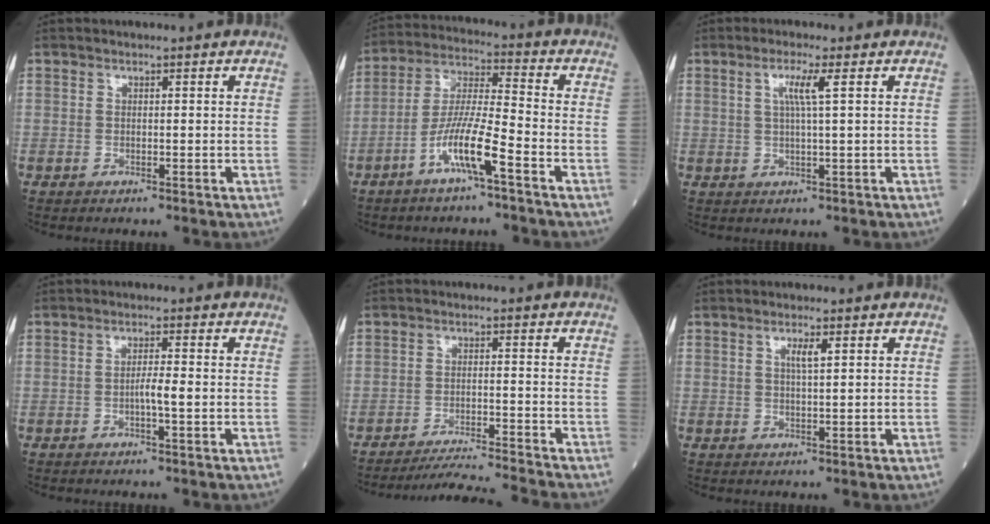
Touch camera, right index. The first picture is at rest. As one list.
[{"total": 9.2, "force": [-4.8, 0.3, 7.9], "torque": [-0.156, 0.003, -0.096]}, {"total": 3.6, "force": [1.2, -0.6, 3.3], "torque": [-0.068, 0.001, 0.021]}, {"total": 2.4, "force": [-0.6, -0.1, 2.3], "torque": [-0.040, 0.001, -0.012]}, {"total": 9.8, "force": [-9.3, -2.5, 1.9], "torque": [-0.021, -0.015, -0.151]}, {"total": 2.1, "force": [0.9, 0.1, 1.9], "torque": [-0.038, -0.002, 0.015]}]